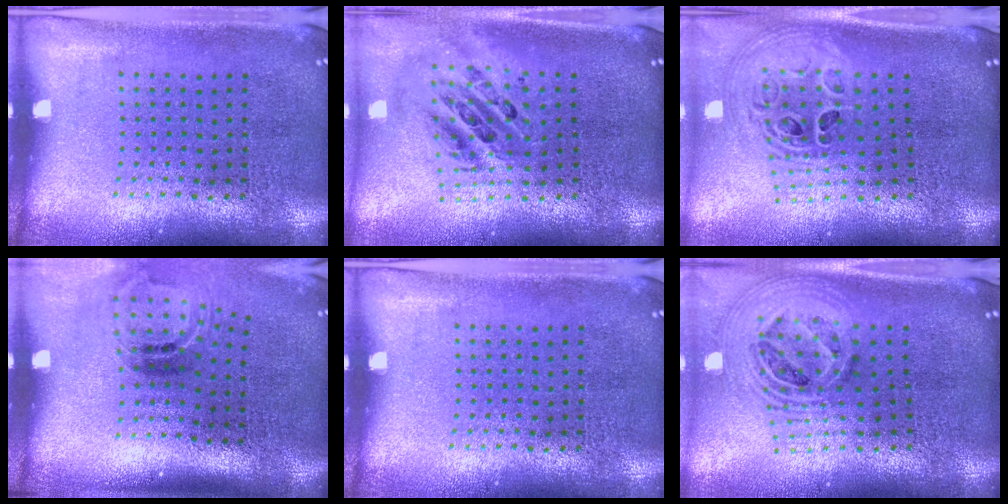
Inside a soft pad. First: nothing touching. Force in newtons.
{"total": 2.4, "press": 1.7, "slide": 1.6}
{"total": 2.0, "press": 1.6, "slide": 1.2}
{"total": 1.8, "press": 1.1, "slide": 1.5}
{"total": 0.0}
{"total": 2.8, "press": 1.9, "slide": 2.1}